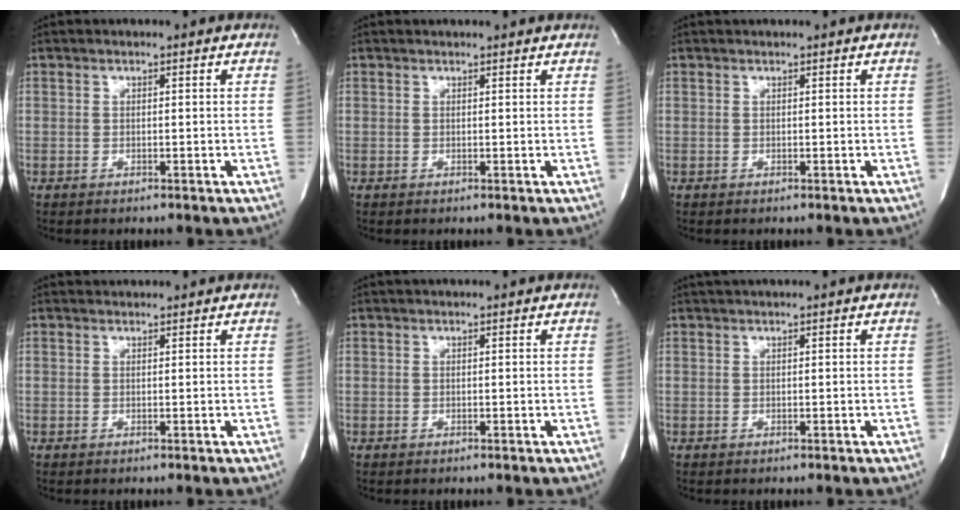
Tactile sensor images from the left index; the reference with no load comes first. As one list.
[{"total": 2.6, "force": [2.5, 0.1, 0.7], "torque": [-0.011, 0.012, 0.026]}, {"total": 0.7, "force": [0.6, -0.1, 0.2], "torque": [-0.002, 0.014, 0.015]}, {"total": 1.7, "force": [1.7, 0.1, 0.0], "torque": [-0.004, 0.019, 0.031]}, {"total": 1.0, "force": [0.9, 0.0, 0.5], "torque": [-0.006, 0.018, 0.018]}, {"total": 1.4, "force": [1.1, -0.3, 0.8], "torque": [-0.015, 0.017, 0.026]}]